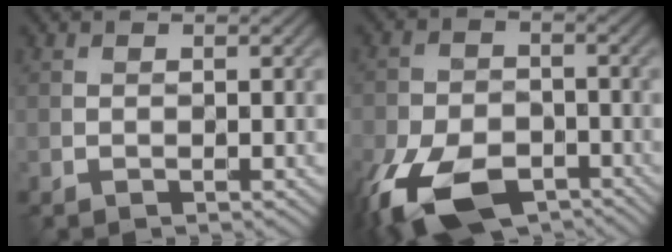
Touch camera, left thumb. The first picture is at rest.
{"total": 12.8, "force": [-7.2, 7.1, 7.9], "torque": [-0.179, -0.038, -0.131]}